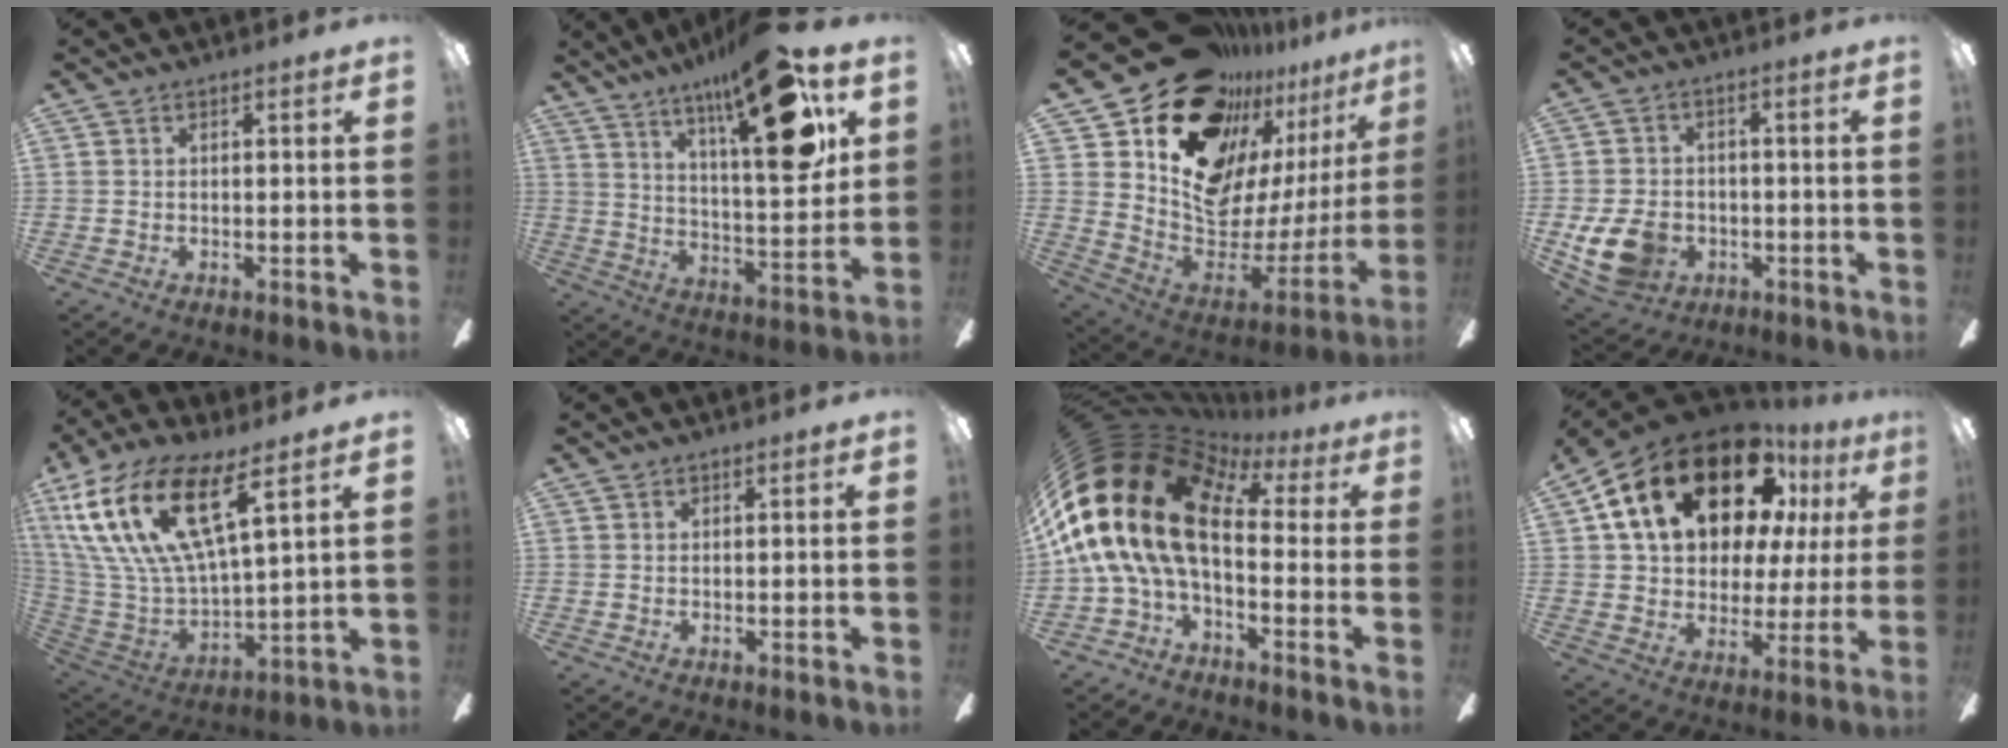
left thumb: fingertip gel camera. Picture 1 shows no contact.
{"total": 22.4, "force": [12.5, 6.2, 17.6], "torque": [-0.268, -0.058, 0.187]}
{"total": 18.9, "force": [14.3, 10.2, 6.9], "torque": [-0.104, -0.123, 0.271]}
{"total": 11.1, "force": [-3.8, 8.1, 6.4], "torque": [-0.144, 0.018, -0.068]}
{"total": 22.8, "force": [12.4, 8.3, 17.2], "torque": [-0.376, -0.066, 0.217]}
{"total": 0.0}
{"total": 21.9, "force": [2.7, 12.5, 17.8], "torque": [-0.382, -0.031, 0.053]}
{"total": 26.0, "force": [12.7, 14.6, 17.3], "torque": [-0.312, -0.054, 0.218]}